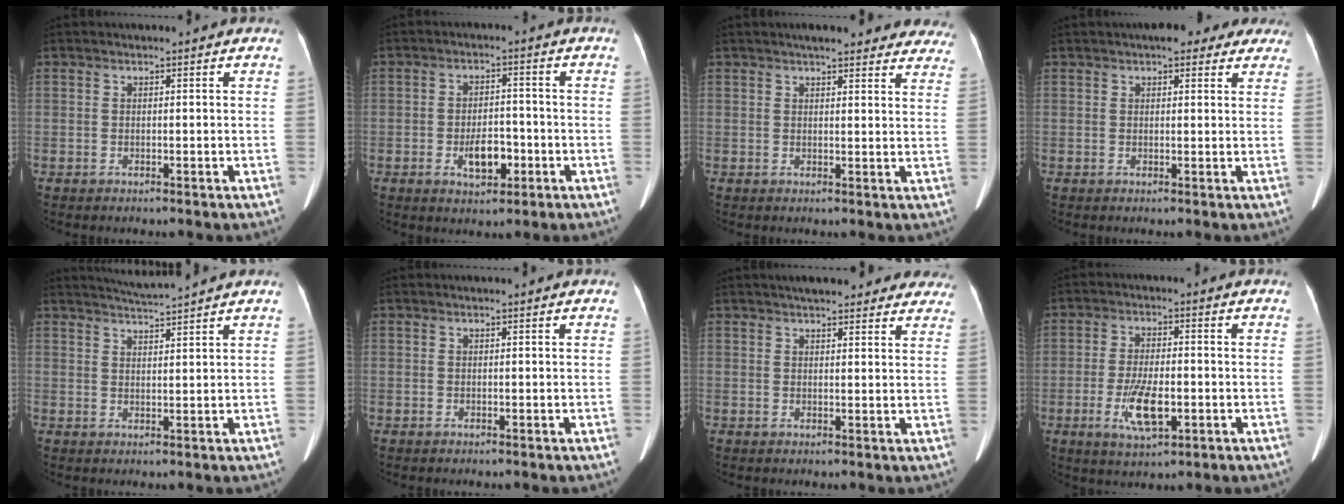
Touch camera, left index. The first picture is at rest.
{"total": 5.4, "force": [-2.0, 2.7, 4.2], "torque": [-0.075, 0.004, -0.028]}
{"total": 16.6, "force": [14.9, 3.8, 6.5], "torque": [-0.053, 0.007, 0.159]}
{"total": 7.2, "force": [5.6, 2.9, 3.5], "torque": [-0.026, 0.022, 0.065]}
{"total": 4.3, "force": [4.0, -1.4, 0.8], "torque": [-0.015, 0.003, 0.067]}
{"total": 0.0}
{"total": 15.8, "force": [13.9, 4.1, 6.3], "torque": [-0.055, 0.023, 0.159]}
{"total": 7.4, "force": [-2.3, 2.4, 6.7], "torque": [-0.133, -0.008, -0.035]}